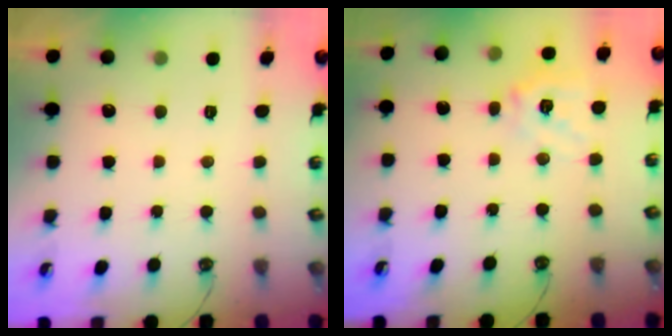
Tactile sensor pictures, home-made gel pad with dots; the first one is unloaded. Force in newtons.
{"total": 13.2, "press": 13.0, "slide": 2.1}